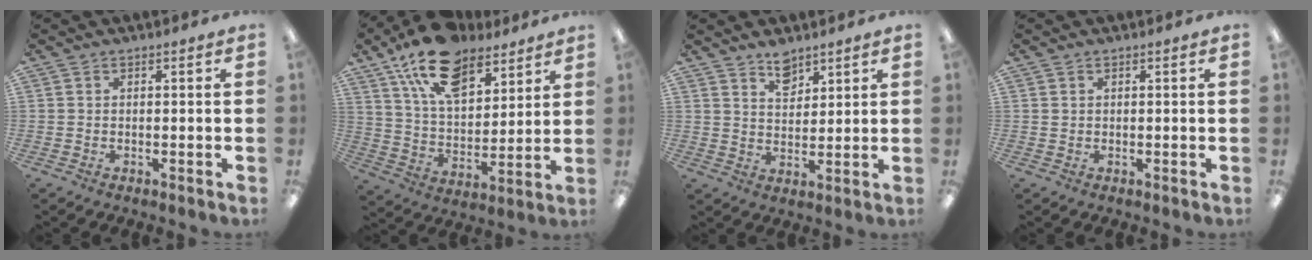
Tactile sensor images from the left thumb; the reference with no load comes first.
{"total": 17.6, "force": [11.7, 9.3, 9.3], "torque": [-0.163, -0.052, 0.212]}
{"total": 6.1, "force": [4.9, 3.2, 1.9], "torque": [-0.019, -0.029, 0.087]}
{"total": 0.6, "force": [0.4, 0.4, 0.0], "torque": [0.000, 0.002, 0.007]}